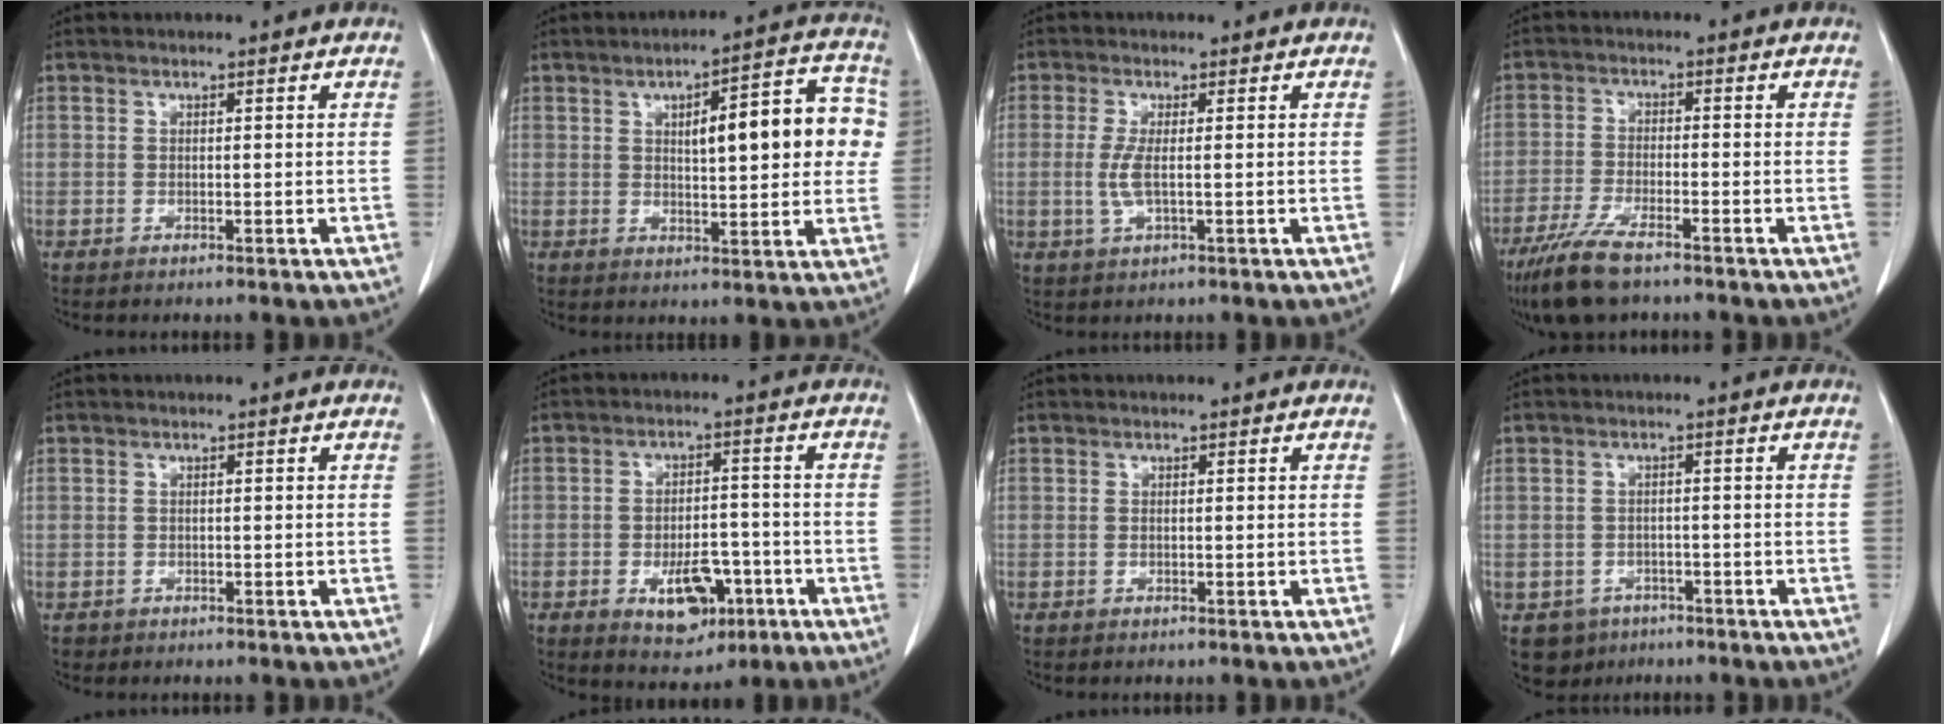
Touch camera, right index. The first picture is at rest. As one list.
[{"total": 12.9, "force": [2.3, 3.7, 12.1], "torque": [-0.151, 0.034, 0.030]}, {"total": 3.5, "force": [-0.3, 0.5, 3.4], "torque": [-0.081, -0.007, -0.004]}, {"total": 8.6, "force": [-6.3, 1.7, 5.6], "torque": [-0.110, -0.021, -0.111]}, {"total": 0.8, "force": [-0.4, 0.7, -0.1], "torque": [-0.007, 0.004, -0.008]}, {"total": 8.5, "force": [-3.7, 4.6, 6.2], "torque": [-0.092, 0.006, -0.047]}, {"total": 0.0}, {"total": 4.5, "force": [-2.7, 3.6, 0.5], "torque": [-0.004, 0.008, -0.035]}]